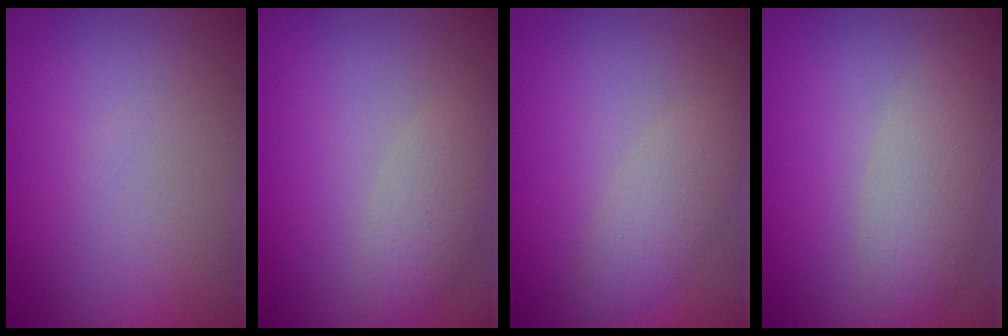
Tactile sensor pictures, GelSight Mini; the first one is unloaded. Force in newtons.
{"total": 2.7, "press": 2.7, "slide": 0.2}
{"total": 2.6, "press": 2.6, "slide": 0.2}
{"total": 3.8, "press": 3.8, "slide": 0.3}